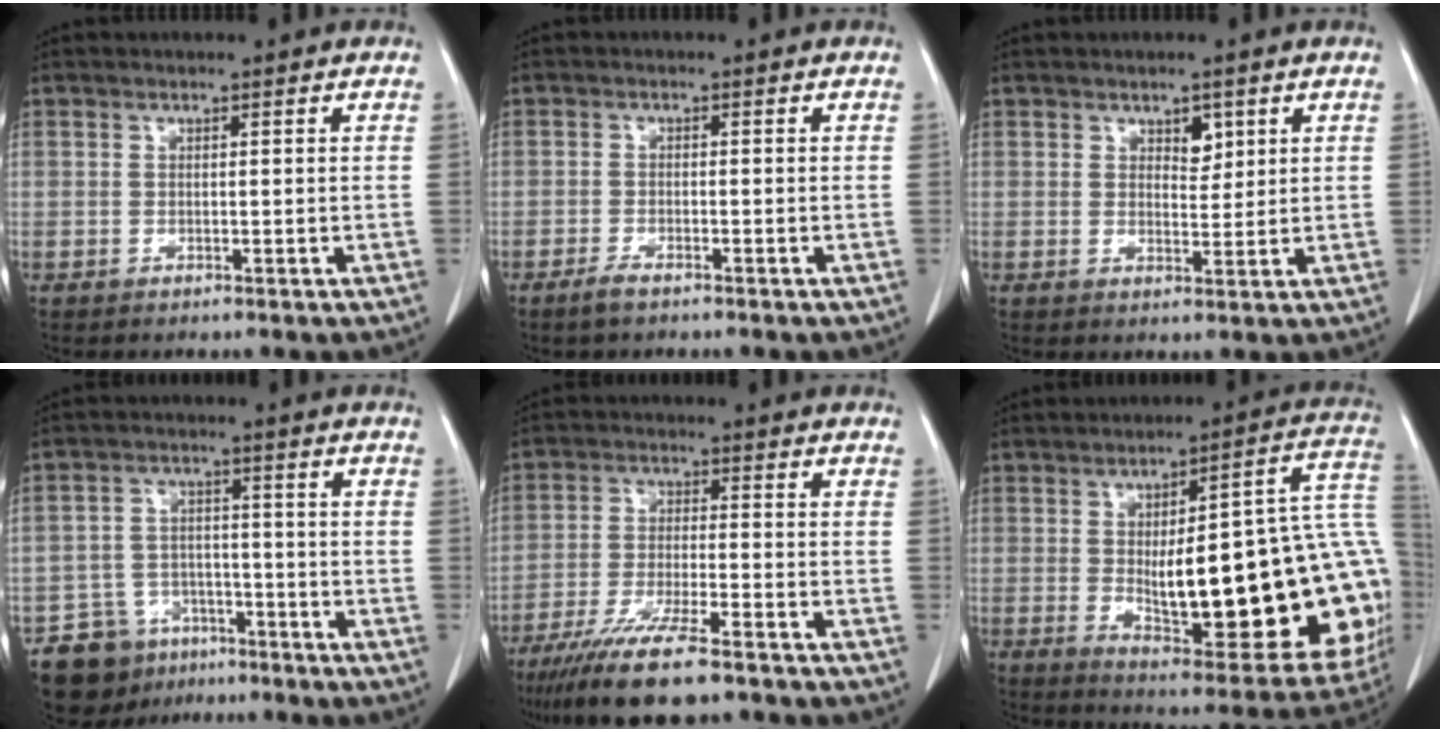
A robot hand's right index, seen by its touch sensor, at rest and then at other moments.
{"total": 2.1, "force": [-1.6, 0.4, 1.2], "torque": [-0.031, -0.003, -0.031]}
{"total": 2.6, "force": [1.4, 1.5, 1.6], "torque": [-0.020, -0.002, 0.025]}
{"total": 9.5, "force": [-6.8, 6.5, 1.5], "torque": [-0.029, 0.024, -0.106]}
{"total": 13.0, "force": [-10.0, 1.5, 8.1], "torque": [-0.146, -0.034, -0.168]}
{"total": 30.5, "force": [-2.7, 8.0, 29.3], "torque": [-0.297, 0.026, -0.018]}